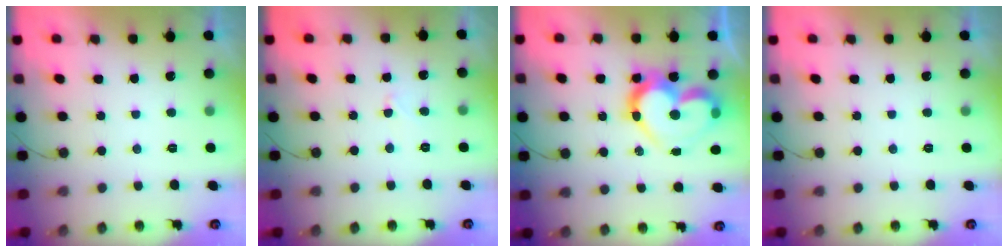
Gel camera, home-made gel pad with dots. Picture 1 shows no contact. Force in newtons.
{"total": 2.0, "press": 2.0, "slide": 0.2}
{"total": 16.6, "press": 16.5, "slide": 1.2}
{"total": 0.0}